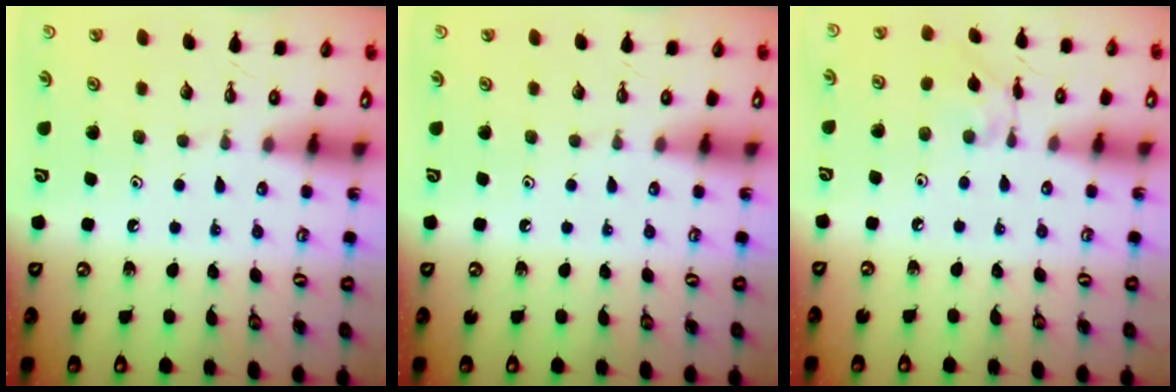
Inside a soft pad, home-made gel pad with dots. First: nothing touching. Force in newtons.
{"total": 0.0}
{"total": 3.9, "press": 3.8, "slide": 0.5}